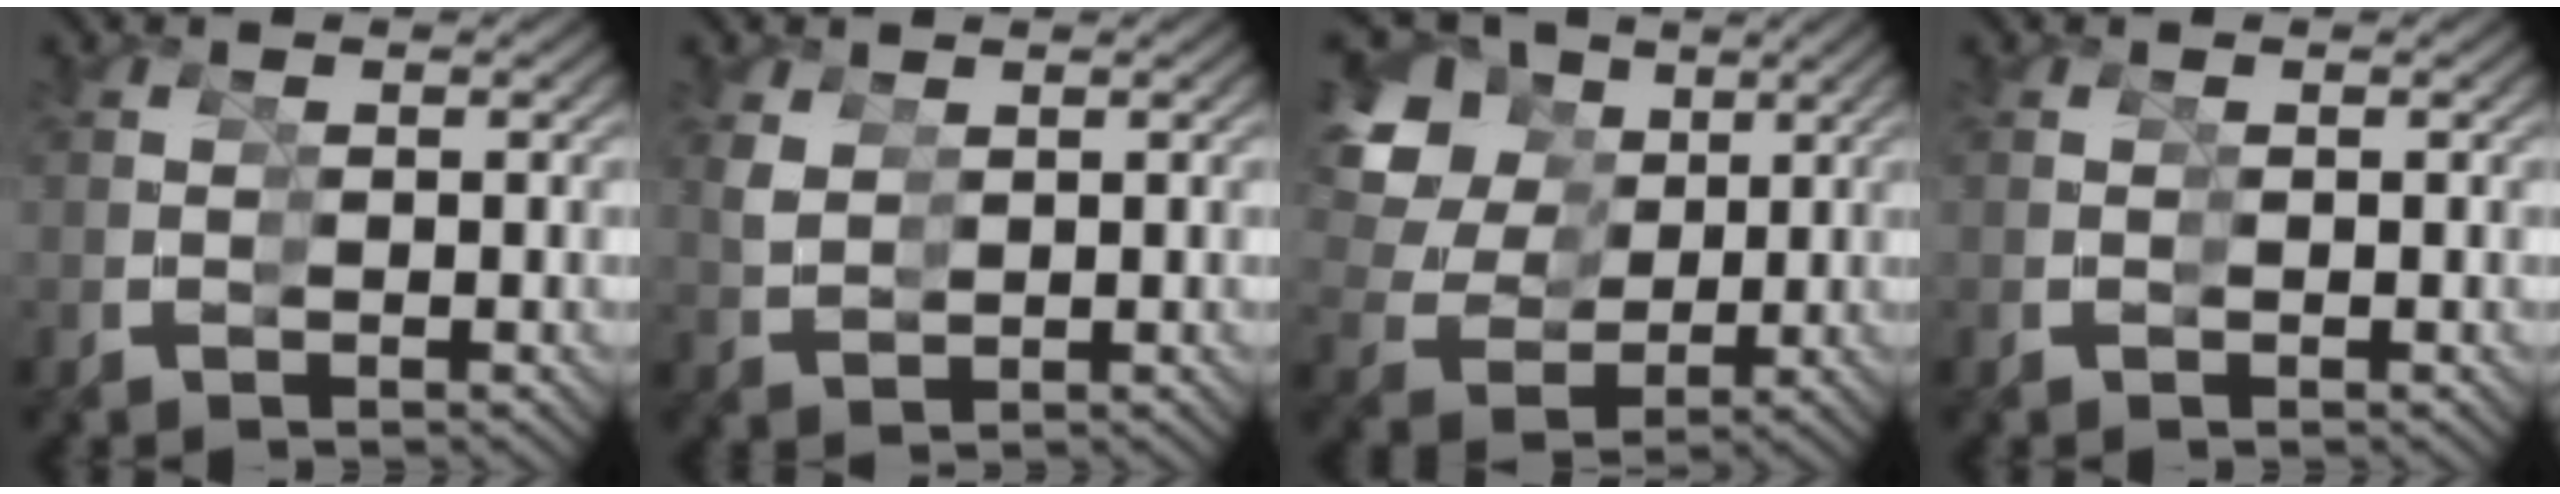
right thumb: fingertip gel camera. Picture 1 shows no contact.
{"total": 2.0, "force": [1.8, 0.7, 0.2], "torque": [-0.006, 0.003, 0.036]}
{"total": 11.5, "force": [4.0, 9.3, 5.5], "torque": [-0.119, 0.011, 0.054]}
{"total": 0.0}